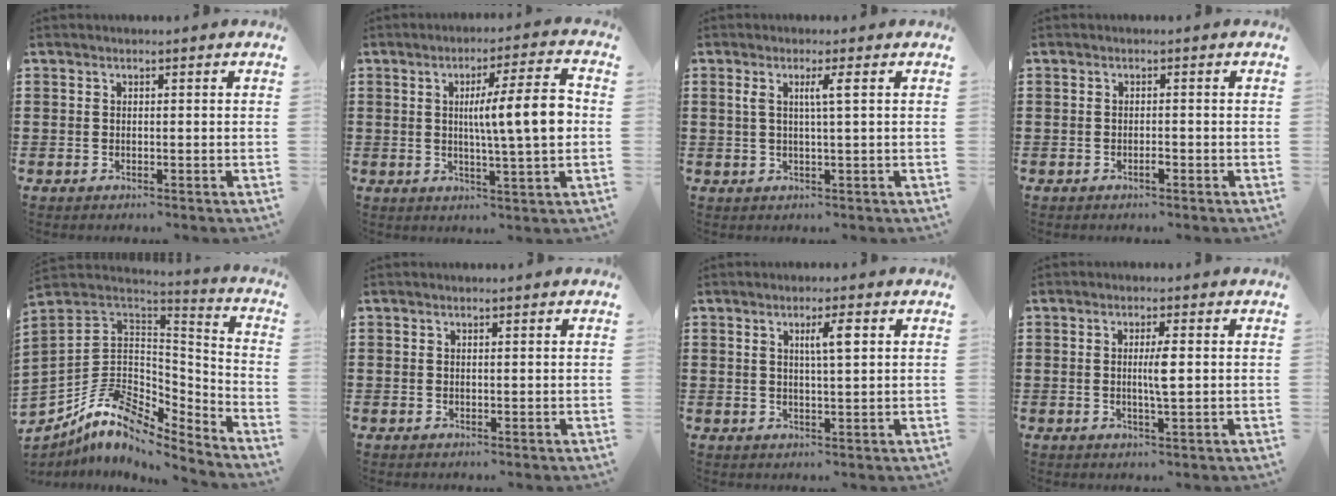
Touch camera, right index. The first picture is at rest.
{"total": 10.4, "force": [1.0, 1.2, 10.3], "torque": [-0.161, -0.006, 0.005]}
{"total": 3.4, "force": [0.8, -0.1, 3.3], "torque": [-0.065, -0.002, 0.009]}
{"total": 1.2, "force": [-0.7, 0.2, 0.9], "torque": [-0.020, -0.006, -0.011]}
{"total": 9.9, "force": [-6.2, 5.5, 5.3], "torque": [-0.130, 0.001, -0.122]}
{"total": 0.0}
{"total": 3.9, "force": [1.3, 0.6, 3.6], "torque": [-0.064, 0.003, 0.016]}
{"total": 3.5, "force": [0.1, 0.2, 3.5], "torque": [-0.064, -0.005, -0.001]}